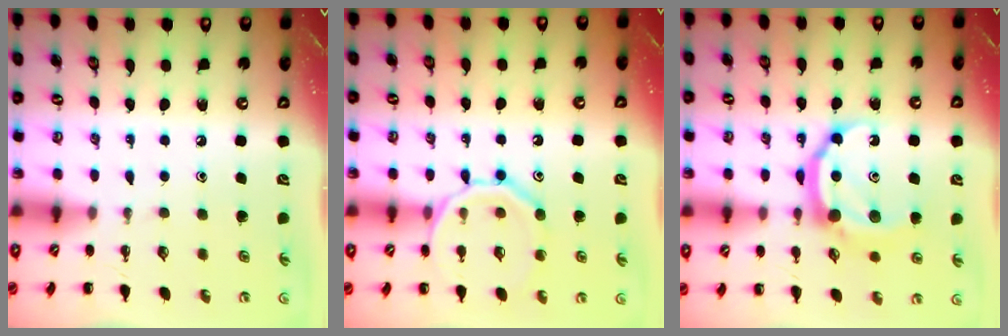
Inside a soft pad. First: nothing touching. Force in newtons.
{"total": 14.0, "press": 14.0, "slide": 1.2}
{"total": 11.6, "press": 11.6, "slide": 0.7}